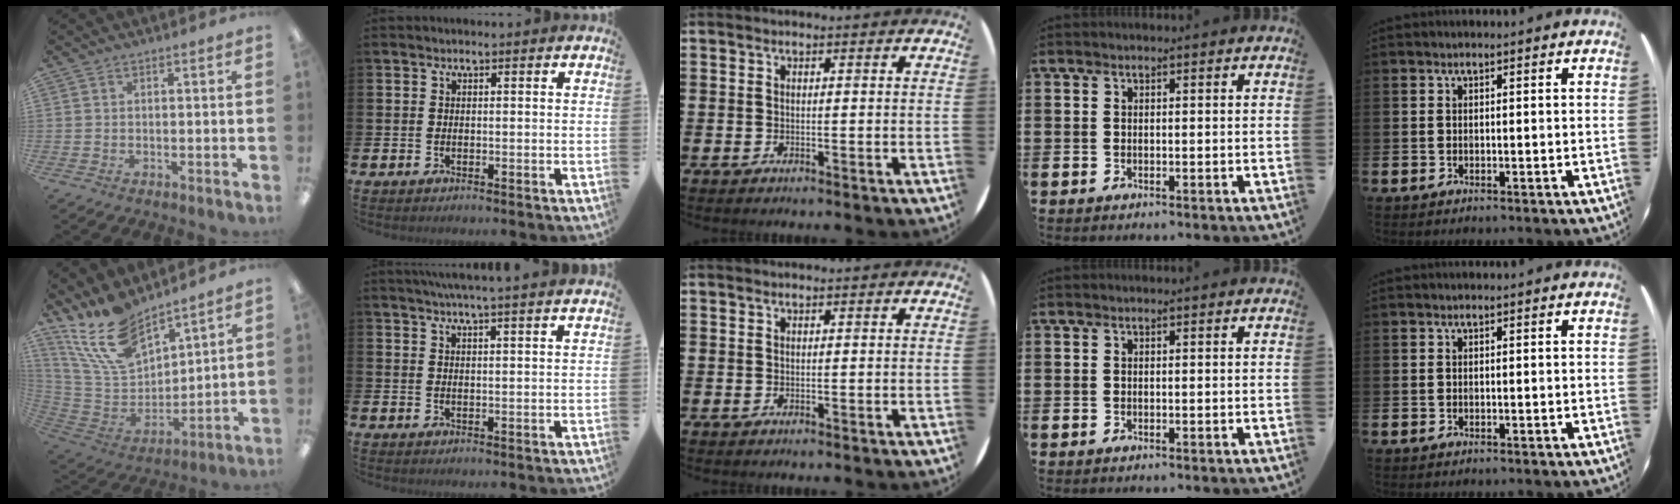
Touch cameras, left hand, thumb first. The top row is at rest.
{"thumb": {"total": 17.8, "force": [13.7, 7.5, 8.6], "torque": [-0.201, -0.074, 0.254]}, "index": {"total": 3.9, "force": [3.7, -0.9, 0.8], "torque": [-0.021, -0.015, 0.067]}}